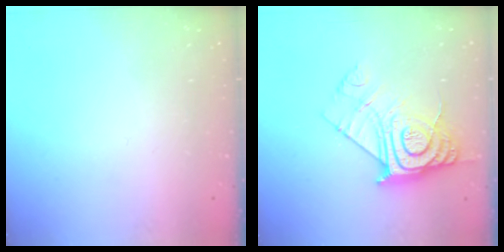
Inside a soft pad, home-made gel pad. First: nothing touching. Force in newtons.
{"total": 15.3, "press": 15.2, "slide": 1.1}